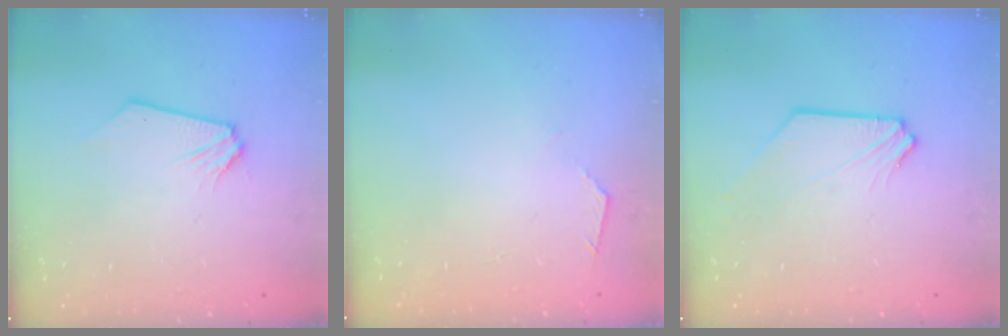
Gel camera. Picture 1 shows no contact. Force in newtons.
{"total": 3.1, "press": 3.0, "slide": 0.5}
{"total": 1.3, "press": 1.3, "slide": 0.2}